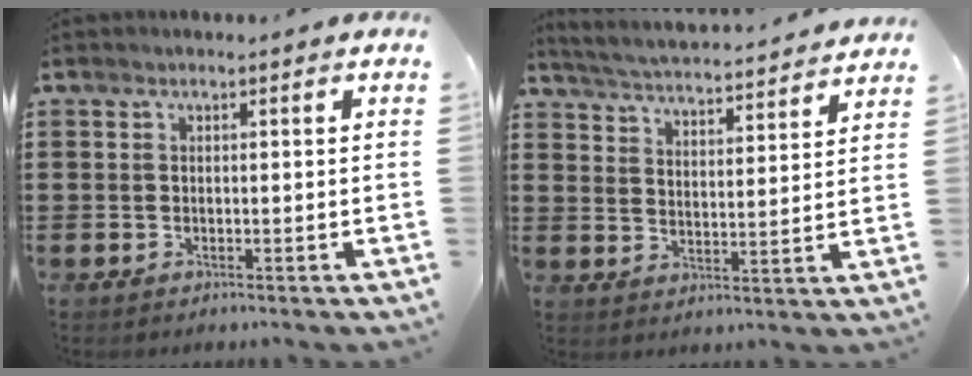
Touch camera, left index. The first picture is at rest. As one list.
[{"total": 3.8, "force": [3.8, -0.7, 0.2], "torque": [-0.026, -0.035, 0.058]}]